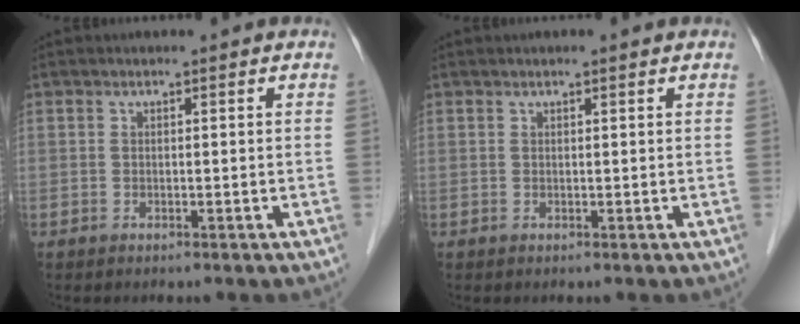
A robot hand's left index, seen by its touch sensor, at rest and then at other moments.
{"total": 0.8, "force": [0.6, 0.1, 0.5], "torque": [-0.010, 0.010, 0.012]}